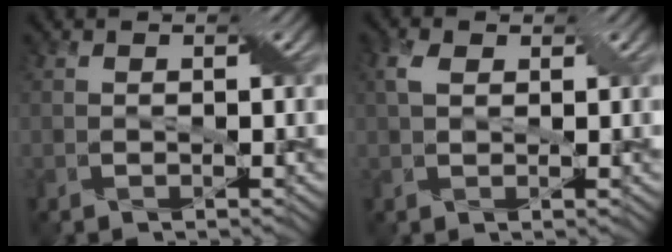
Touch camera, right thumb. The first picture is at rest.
{"total": 2.3, "force": [1.0, 1.3, 1.7], "torque": [-0.041, 0.010, 0.016]}